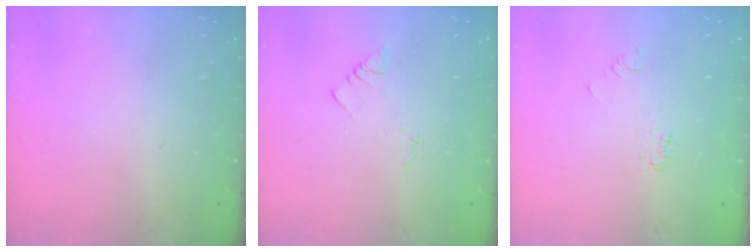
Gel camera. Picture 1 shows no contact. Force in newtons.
{"total": 3.7, "press": 3.7, "slide": 0.2}
{"total": 4.5, "press": 4.5, "slide": 0.7}